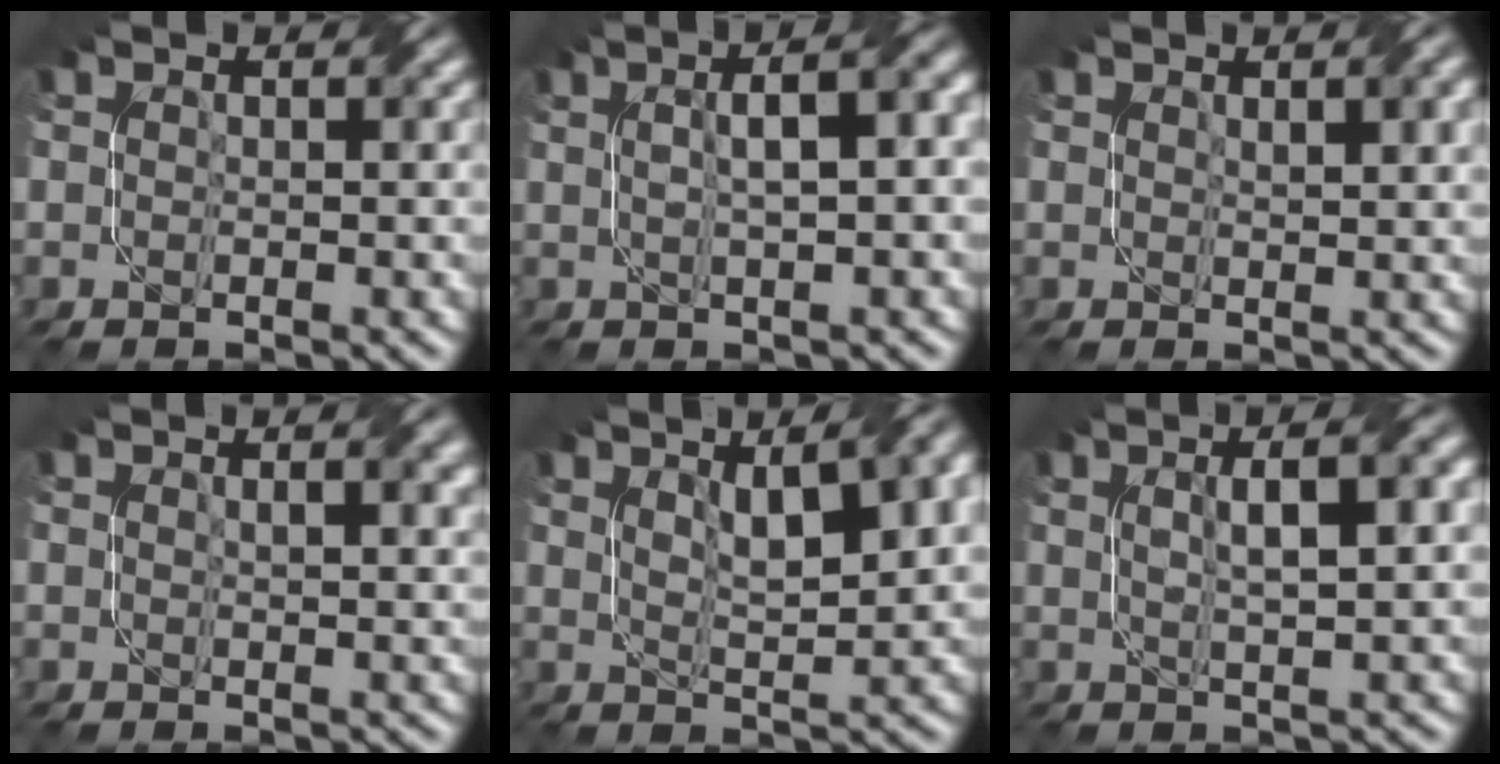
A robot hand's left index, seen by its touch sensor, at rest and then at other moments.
{"total": 5.8, "force": [1.1, 1.5, 5.4], "torque": [-0.058, 0.023, 0.011]}
{"total": 2.5, "force": [1.2, 0.6, 2.2], "torque": [-0.027, 0.002, 0.022]}
{"total": 2.3, "force": [1.0, 0.6, 1.9], "torque": [-0.017, 0.001, 0.015]}
{"total": 9.7, "force": [4.0, 3.5, 8.1], "torque": [-0.102, 0.030, 0.048]}
{"total": 6.4, "force": [1.6, 1.8, 6.0], "torque": [-0.067, 0.020, 0.016]}